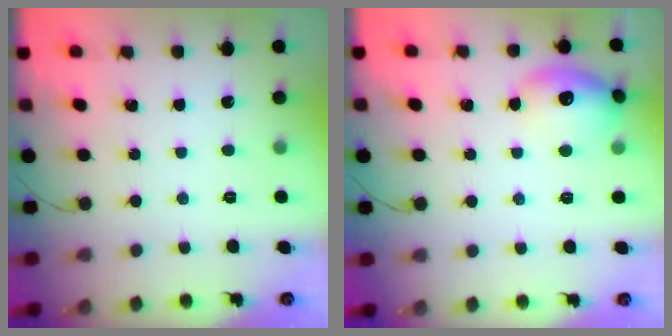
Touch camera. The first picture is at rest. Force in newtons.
{"total": 14.1, "press": 14.1, "slide": 1.1}